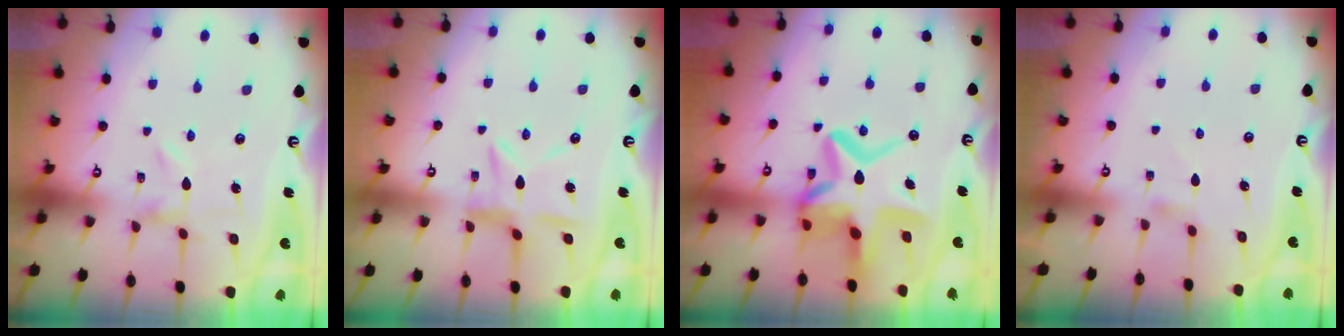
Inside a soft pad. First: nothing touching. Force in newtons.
{"total": 9.1, "press": 9.0, "slide": 0.8}
{"total": 18.4, "press": 18.3, "slide": 1.9}
{"total": 1.6, "press": 1.6, "slide": 0.4}